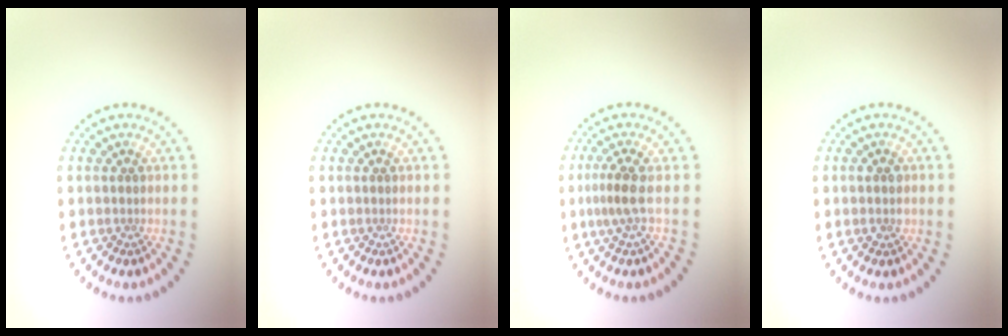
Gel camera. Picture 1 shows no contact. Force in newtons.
{"total": 0.0}
{"total": 2.0, "press": 1.4, "slide": 1.5}
{"total": 1.2, "press": 1.2, "slide": 0.1}